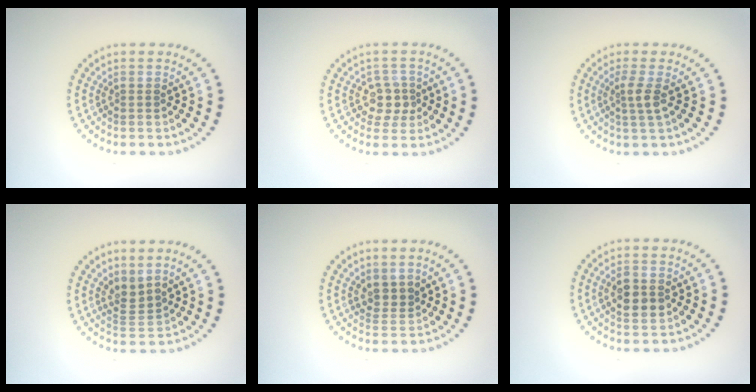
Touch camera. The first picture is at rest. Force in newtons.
{"total": 2.5, "press": 2.2, "slide": 1.1}
{"total": 1.8, "press": 1.2, "slide": 1.3}
{"total": 2.3, "press": 1.5, "slide": 1.7}
{"total": 1.9, "press": 1.5, "slide": 1.2}
{"total": 3.1, "press": 3.1, "slide": 0.2}